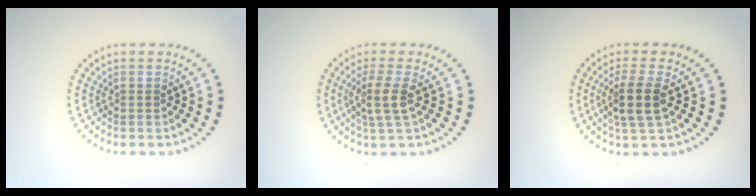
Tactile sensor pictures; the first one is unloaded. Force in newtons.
{"total": 2.7, "press": 2.2, "slide": 1.6}
{"total": 3.2, "press": 2.7, "slide": 1.8}